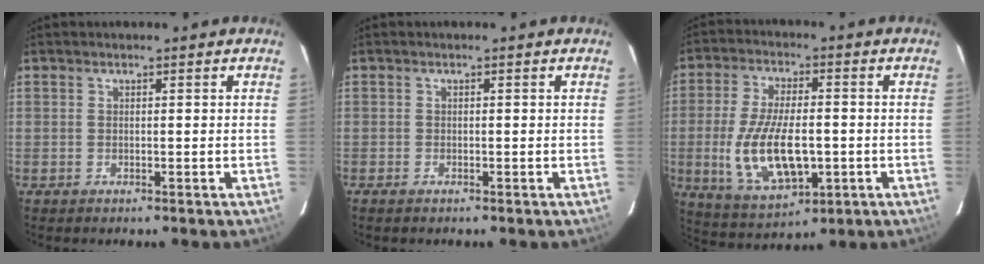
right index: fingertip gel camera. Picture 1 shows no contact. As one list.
[{"total": 0.8, "force": [-0.7, 0.4, 0.3], "torque": [-0.007, -0.003, -0.014]}, {"total": 15.3, "force": [-2.6, 6.8, 13.4], "torque": [-0.273, -0.015, -0.034]}]